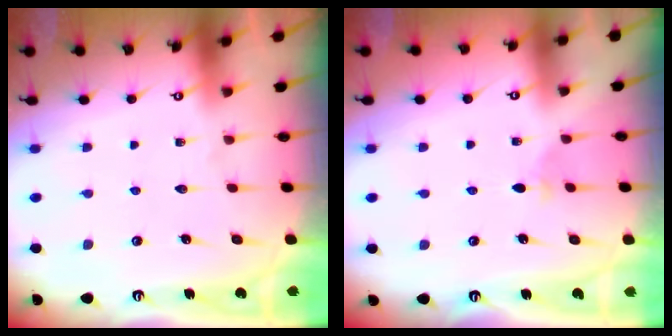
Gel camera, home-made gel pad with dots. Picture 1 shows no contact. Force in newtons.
{"total": 2.7, "press": 2.6, "slide": 0.7}